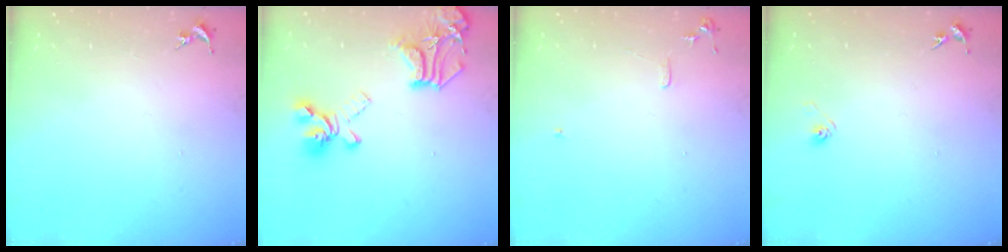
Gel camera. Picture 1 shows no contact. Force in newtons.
{"total": 20.8, "press": 20.7, "slide": 1.6}
{"total": 6.0, "press": 6.0, "slide": 0.7}
{"total": 2.9, "press": 2.6, "slide": 1.4}